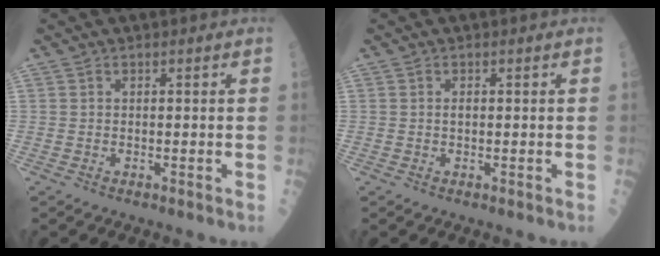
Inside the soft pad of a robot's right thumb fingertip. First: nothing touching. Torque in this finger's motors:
{"motor_torque": [0.00, -0.19, -0.09, -0.19, 0.00]}